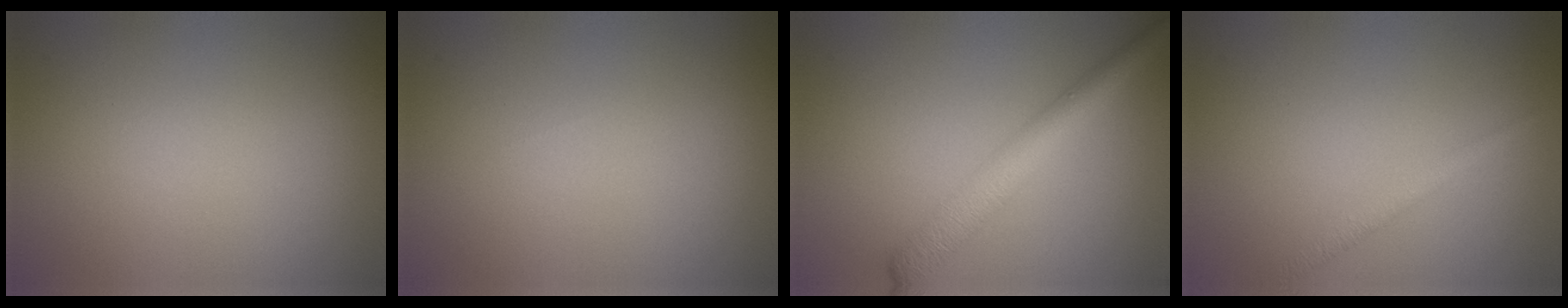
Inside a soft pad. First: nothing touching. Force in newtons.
{"total": 0.0}
{"total": 4.0, "press": 4.0, "slide": 0.1}
{"total": 1.4, "press": 1.4, "slide": 0.0}